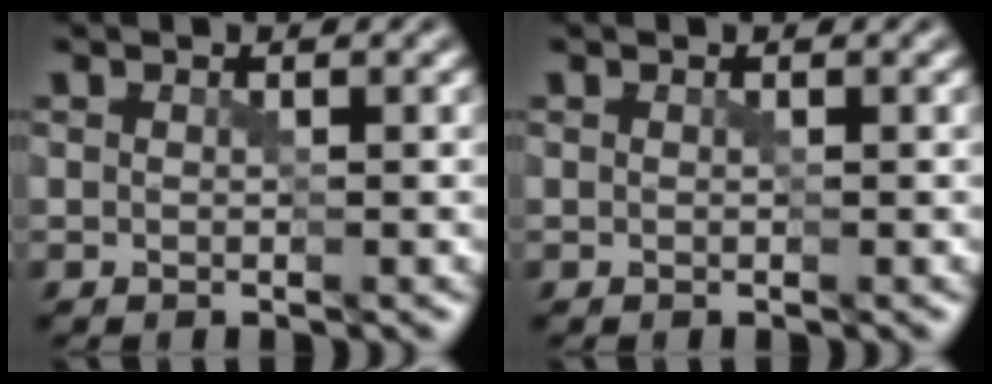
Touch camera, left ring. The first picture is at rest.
{"total": 0.0}